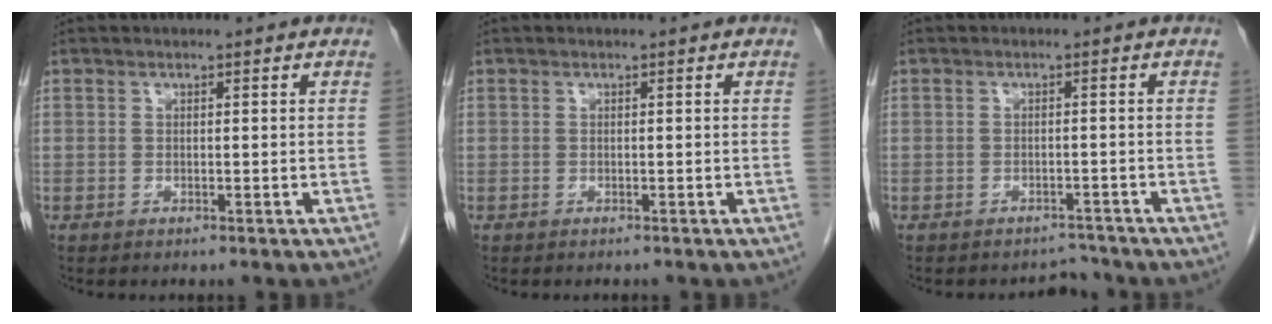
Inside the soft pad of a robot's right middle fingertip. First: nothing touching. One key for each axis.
{"total": 0.0}
{"total": 2.3, "fx": -2.1, "fy": 0.6, "fz": -0.7, "tx": 0.015, "ty": -0.001, "tz": -0.028}